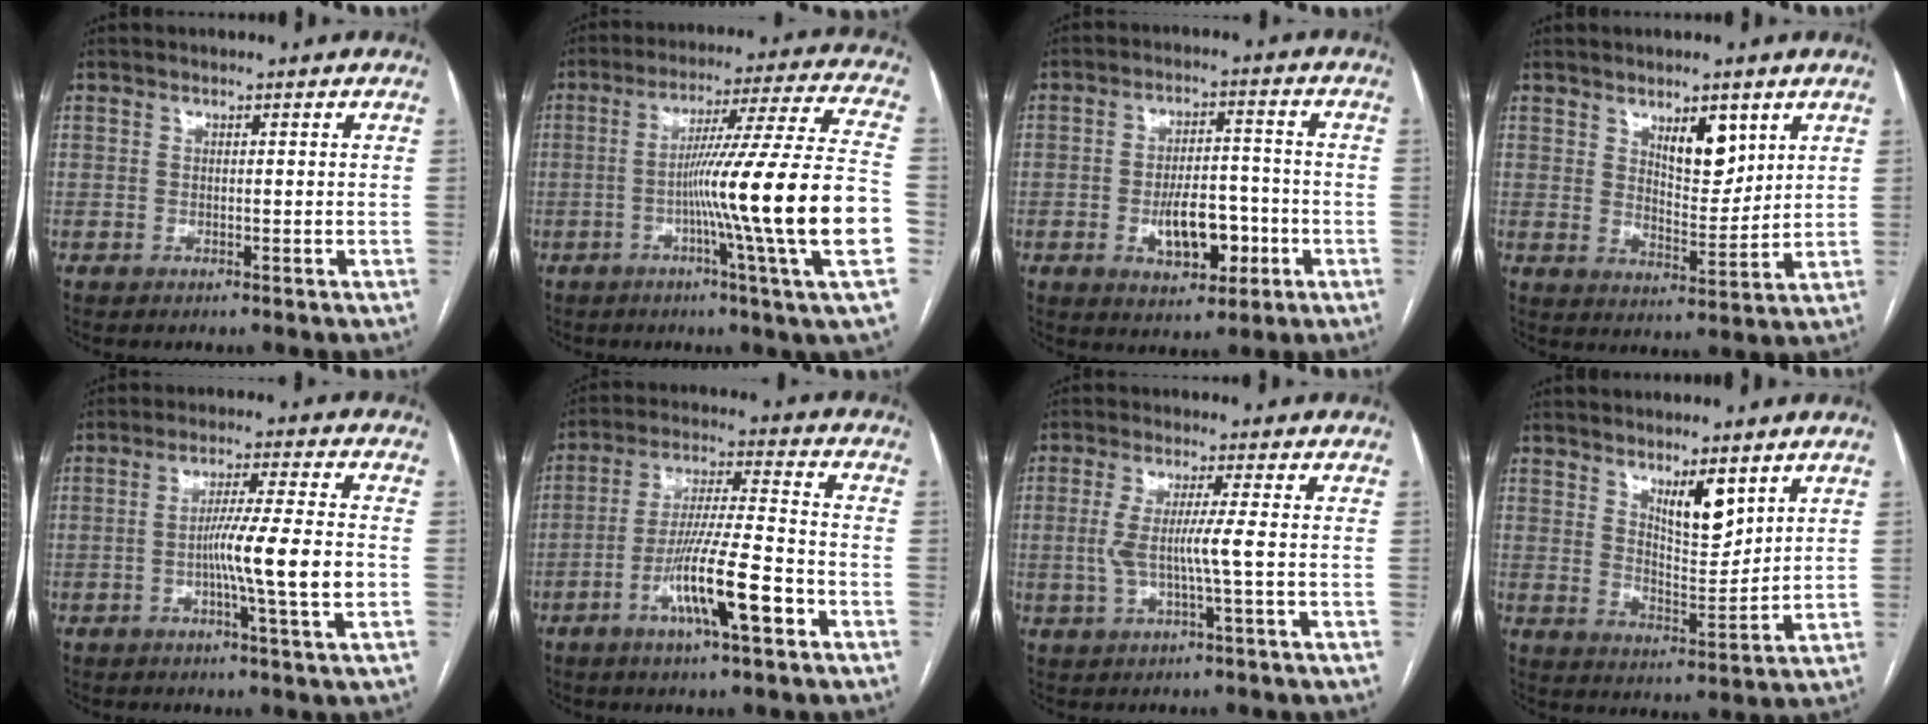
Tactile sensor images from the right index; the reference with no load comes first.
{"total": 20.8, "force": [-4.9, -2.7, 20.0], "torque": [-0.284, -0.002, -0.091]}
{"total": 8.6, "force": [-2.8, 4.1, 7.0], "torque": [-0.119, 0.011, -0.039]}
{"total": 6.9, "force": [3.8, 2.8, 5.0], "torque": [-0.080, -0.008, 0.065]}
{"total": 9.2, "force": [-1.8, -1.1, 8.9], "torque": [-0.150, -0.004, -0.033]}
{"total": 12.4, "force": [-5.5, 0.8, 11.1], "torque": [-0.203, -0.008, -0.099]}
{"total": 5.2, "force": [-0.6, -0.6, 5.1], "torque": [-0.107, 0.003, -0.010]}
{"total": 6.6, "force": [4.3, 1.8, 4.7], "torque": [-0.082, -0.015, 0.077]}